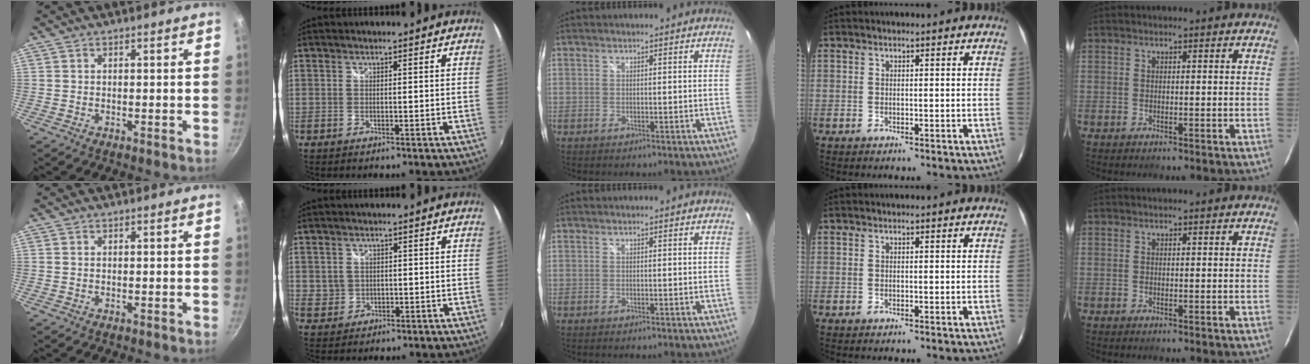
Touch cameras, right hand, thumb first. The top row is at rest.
{"index": {"total": 3.1, "force": [0.2, 3.0, 0.6], "torque": [-0.009, 0.004, 0.007]}}